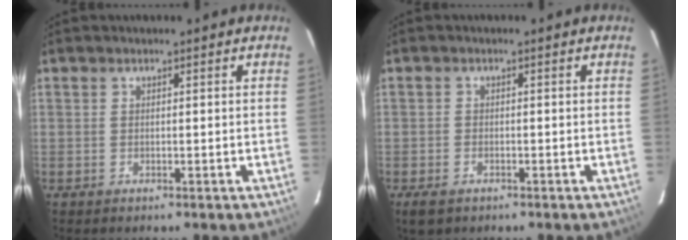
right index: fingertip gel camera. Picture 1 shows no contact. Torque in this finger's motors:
{"motor_torque": [0.08, -0.04, -0.21, -0.06]}